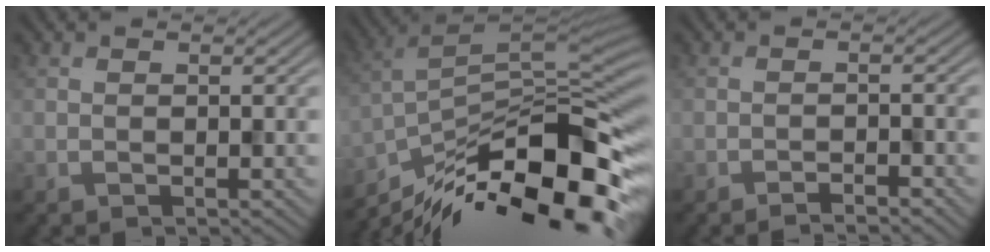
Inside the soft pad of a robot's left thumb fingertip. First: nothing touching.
{"total": 16.1, "force": [-10.3, 5.0, 11.4], "torque": [-0.232, 0.003, -0.179]}
{"total": 1.8, "force": [-1.6, 0.1, 0.9], "torque": [-0.014, 0.004, -0.028]}